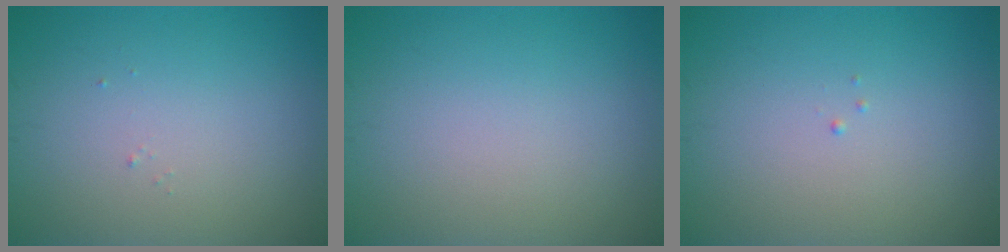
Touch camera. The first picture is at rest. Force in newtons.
{"total": 0.0}
{"total": 0.0}